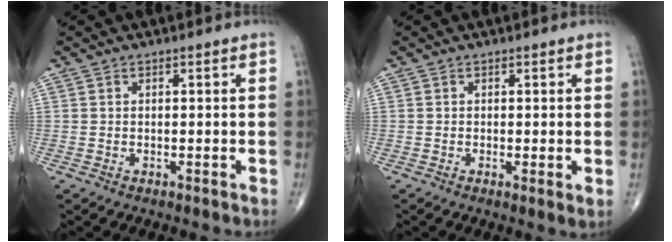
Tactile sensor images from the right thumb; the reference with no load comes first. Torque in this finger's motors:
{"motor_torque": [-0.23, 0.14, -0.17, -0.03, 0.00]}